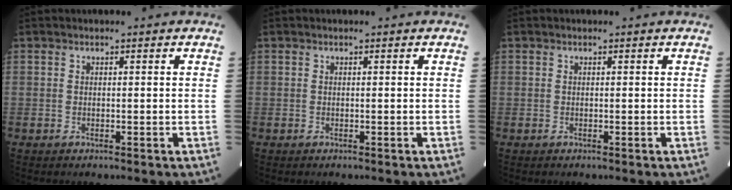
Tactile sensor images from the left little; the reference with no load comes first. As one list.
[{"total": 0.0}, {"total": 0.0}]